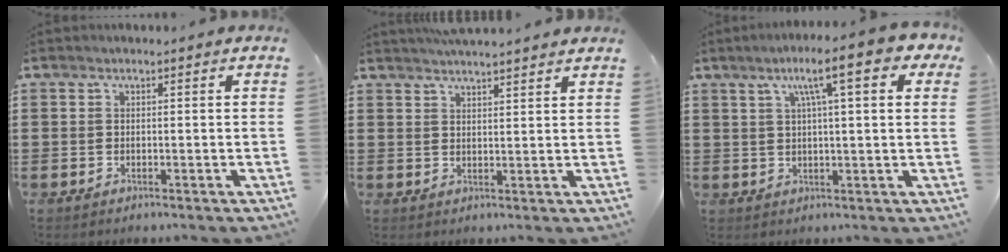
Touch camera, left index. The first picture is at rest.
{"total": 3.1, "force": [3.0, -0.3, 0.4], "torque": [-0.016, -0.009, 0.056]}
{"total": 9.6, "force": [4.9, 1.1, 8.2], "torque": [-0.153, 0.001, 0.077]}